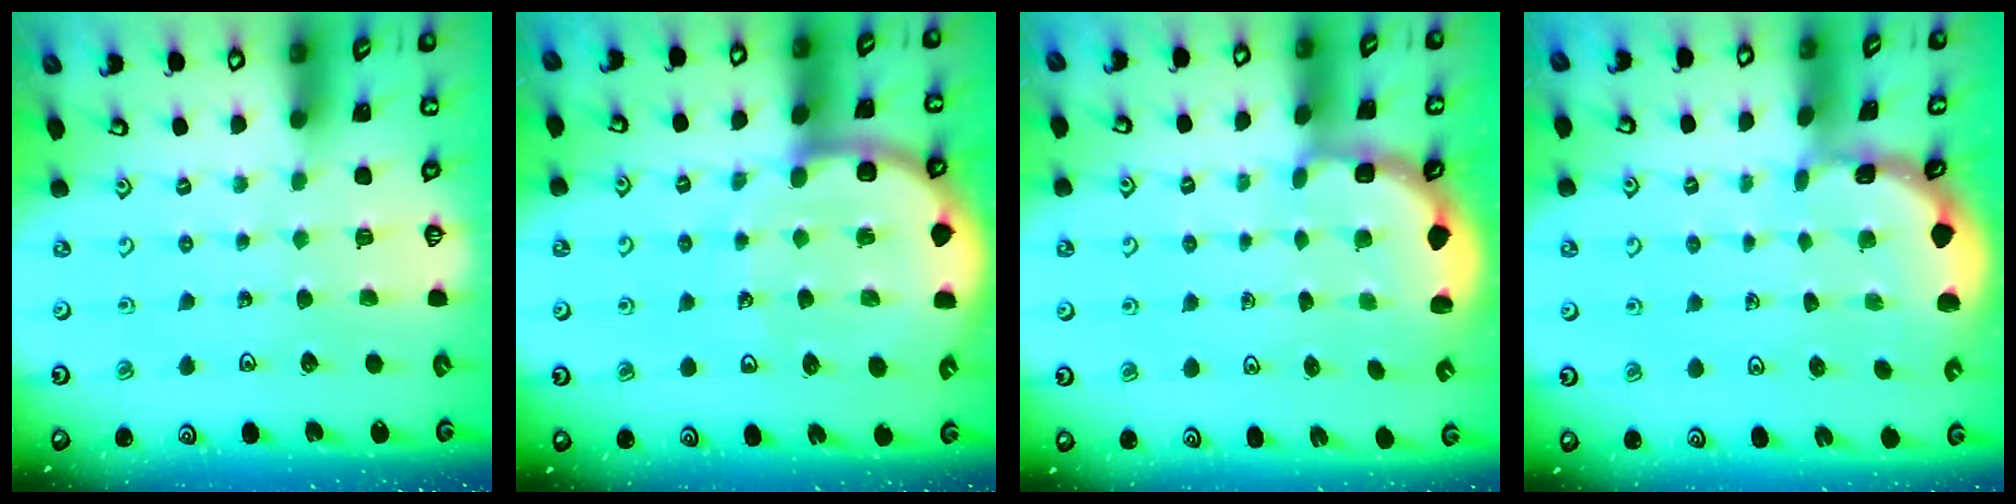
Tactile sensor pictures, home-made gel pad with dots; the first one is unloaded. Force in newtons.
{"total": 10.6, "press": 10.5, "slide": 1.4}
{"total": 2.8, "press": 2.5, "slide": 1.4}
{"total": 1.2, "press": 1.2, "slide": 0.2}